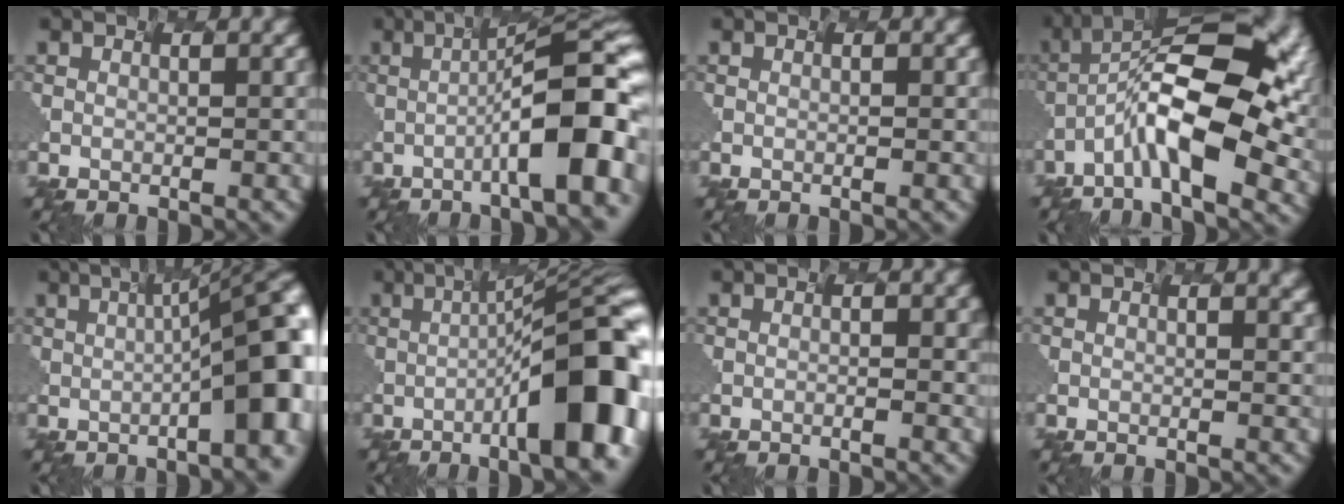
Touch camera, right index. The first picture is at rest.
{"total": 8.7, "force": [-2.0, 1.1, 8.4], "torque": [-0.115, 0.009, -0.032]}
{"total": 0.0}
{"total": 11.1, "force": [-3.2, 3.5, 10.1], "torque": [-0.191, 0.014, -0.052]}
{"total": 12.3, "force": [-1.1, 3.4, 11.8], "torque": [-0.111, 0.010, -0.010]}
{"total": 12.7, "force": [-3.1, 2.7, 12.1], "torque": [-0.155, 0.012, -0.043]}
{"total": 0.8, "force": [-0.2, 0.0, 0.8], "torque": [-0.008, -0.001, -0.002]}
{"total": 1.8, "force": [0.9, 0.9, 1.2], "torque": [-0.002, 0.017, -0.016]}